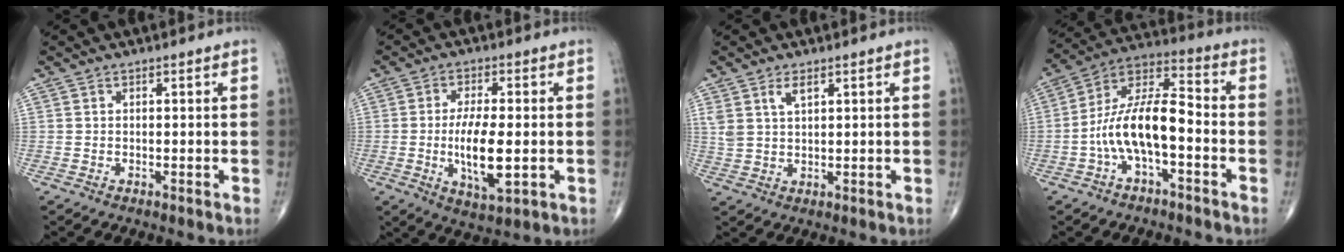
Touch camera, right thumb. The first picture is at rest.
{"total": 10.5, "force": [-1.3, 3.7, 9.8], "torque": [-0.176, -0.011, -0.020]}
{"total": 4.0, "force": [2.2, 1.8, 2.8], "torque": [-0.056, -0.005, 0.048]}
{"total": 13.2, "force": [-3.5, 5.3, 11.5], "torque": [-0.219, 0.054, -0.070]}